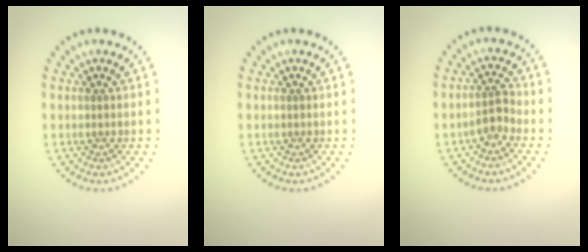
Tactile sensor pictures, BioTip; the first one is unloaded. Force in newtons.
{"total": 0.0}
{"total": 1.6, "press": 1.4, "slide": 0.8}